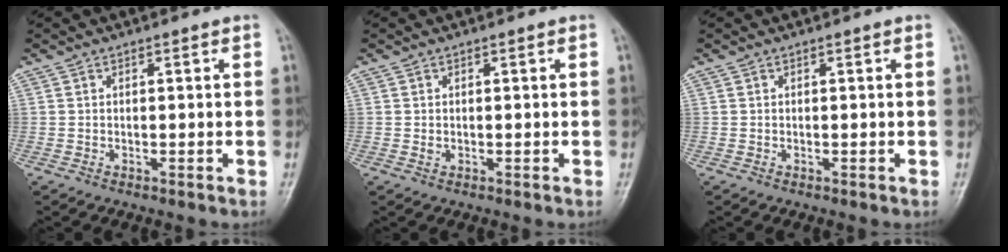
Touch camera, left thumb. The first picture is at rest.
{"total": 0.8, "force": [0.1, 0.7, 0.5], "torque": [-0.004, 0.000, 0.004]}
{"total": 0.0}